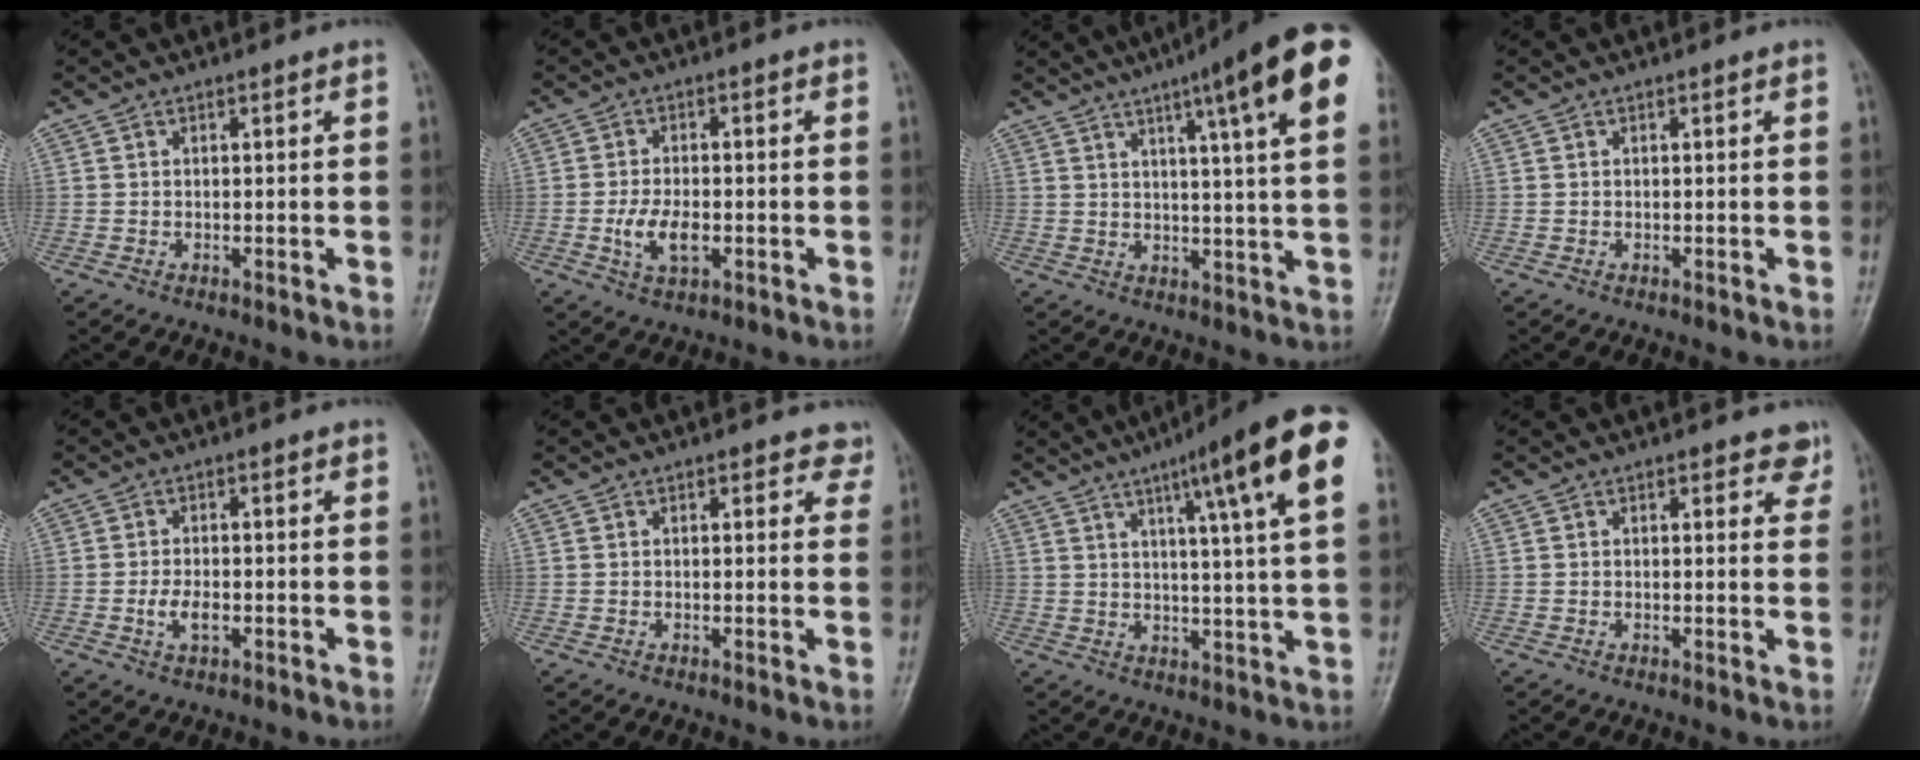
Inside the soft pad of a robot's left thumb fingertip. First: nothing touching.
{"total": 5.8, "force": [-1.6, 3.1, 4.6], "torque": [-0.090, 0.004, -0.028]}
{"total": 18.4, "force": [9.1, 2.0, 15.9], "torque": [-0.211, -0.015, 0.109]}
{"total": 0.0}
{"total": 3.3, "force": [-1.1, 1.8, 2.6], "torque": [-0.051, 0.004, -0.021]}
{"total": 2.8, "force": [2.1, 1.7, 0.7], "torque": [0.025, -0.008, 0.011]}
{"total": 17.7, "force": [8.3, 1.4, 15.5], "torque": [-0.210, -0.018, 0.102]}
{"total": 3.0, "force": [2.2, 1.6, 1.3], "torque": [0.015, -0.011, 0.021]}